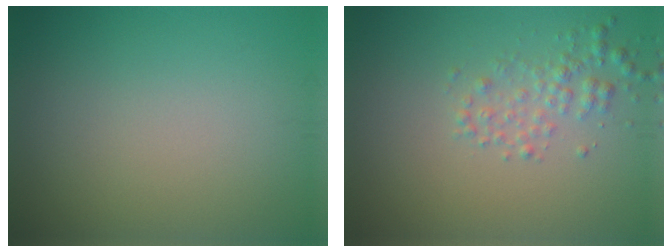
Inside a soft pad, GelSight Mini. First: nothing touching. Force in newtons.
{"total": 2.1, "press": 2.1, "slide": 0.1}